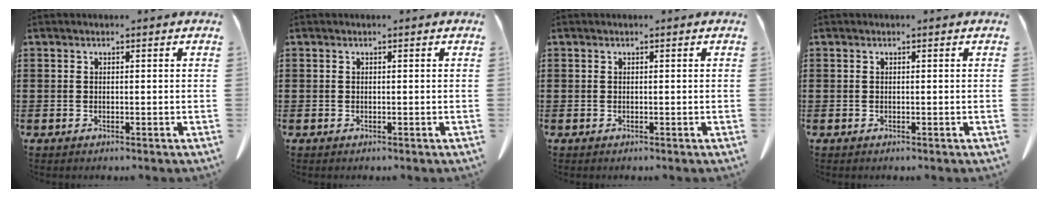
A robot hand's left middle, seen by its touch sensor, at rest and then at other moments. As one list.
[{"total": 0.0}, {"total": 0.0}, {"total": 0.0}]